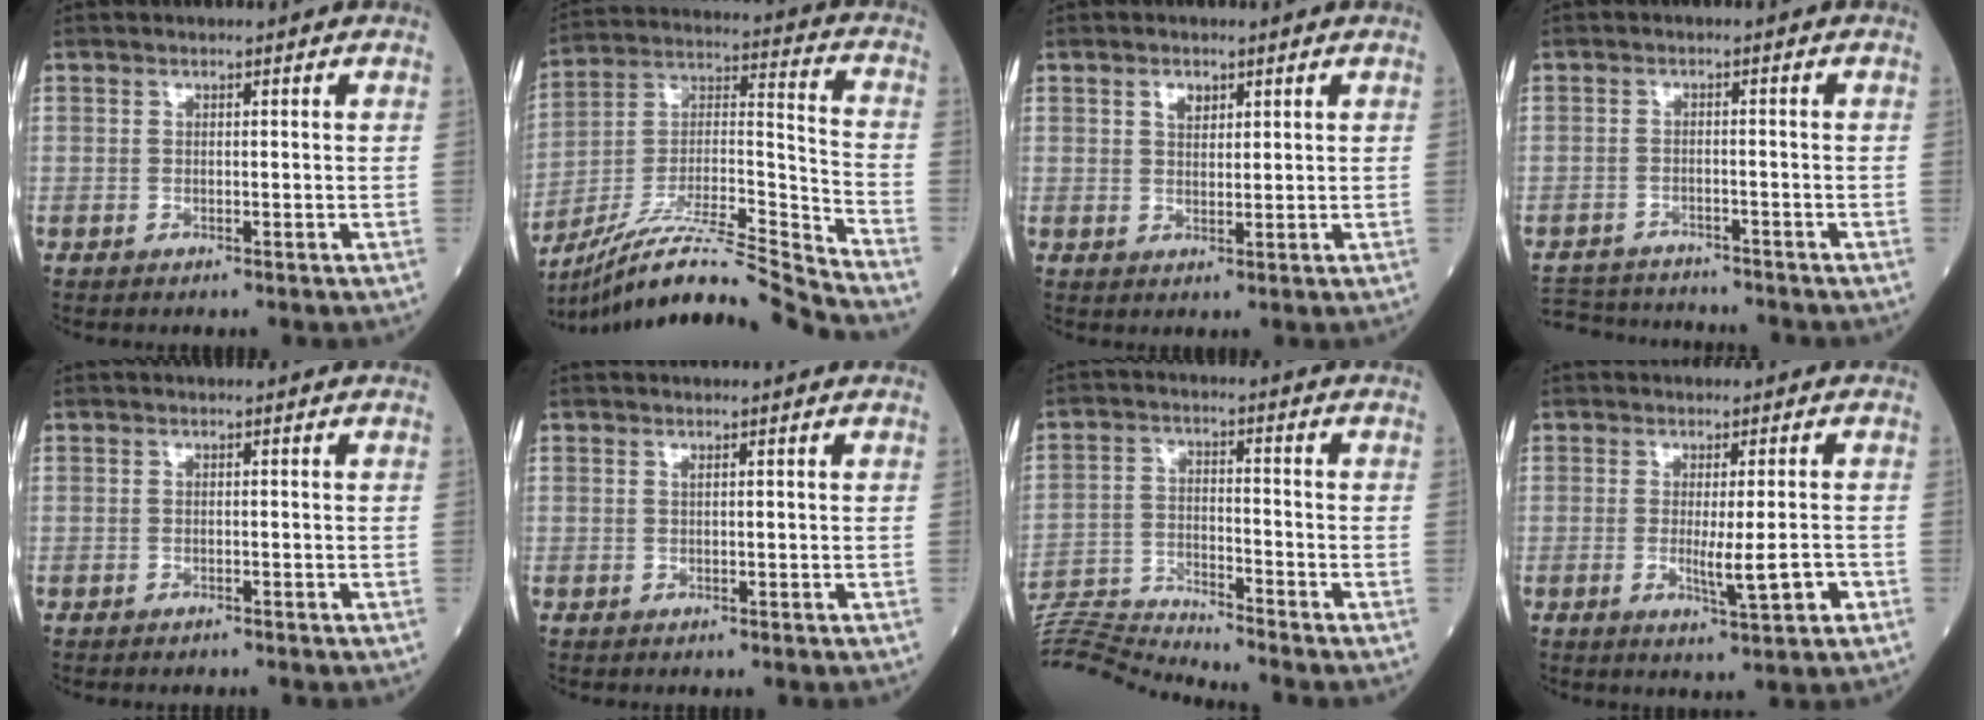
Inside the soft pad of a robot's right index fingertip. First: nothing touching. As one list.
[{"total": 20.7, "force": [-19.0, -2.1, 7.9], "torque": [-0.160, 0.009, -0.332]}, {"total": 2.2, "force": [1.2, 1.3, 1.3], "torque": [-0.023, 0.002, 0.023]}, {"total": 9.8, "force": [-9.4, 2.0, 2.2], "torque": [-0.042, 0.003, -0.140]}, {"total": 0.7, "force": [-0.7, 0.1, 0.1], "torque": [-0.008, -0.002, -0.013]}, {"total": 0.0}, {"total": 10.8, "force": [-10.4, -2.6, 0.3], "torque": [-0.012, 0.010, -0.197]}, {"total": 5.3, "force": [-1.4, 0.2, 5.1], "torque": [-0.079, -0.011, -0.019]}]